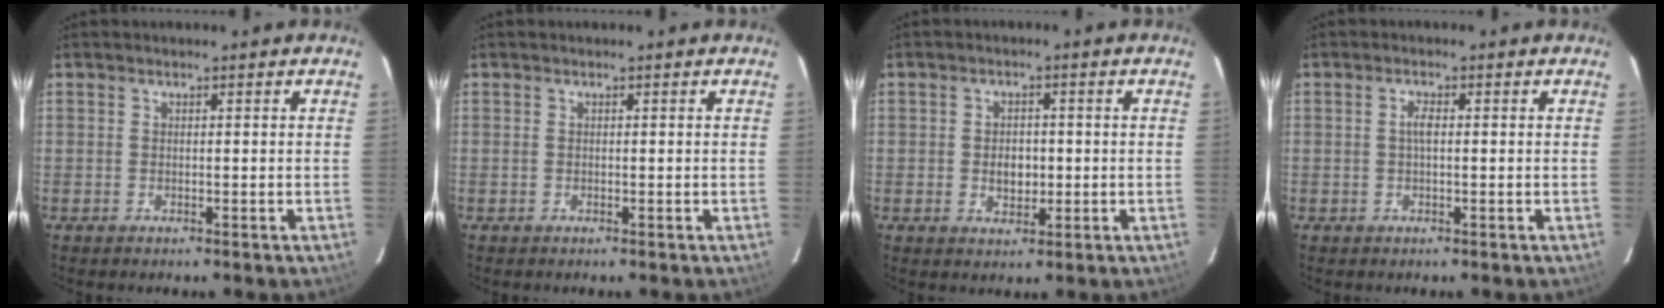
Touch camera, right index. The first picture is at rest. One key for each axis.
{"total": 0.0}
{"total": 3.8, "fx": -0.4, "fy": 2.8, "fz": 2.5, "tx": -0.041, "ty": 0.001, "tz": -0.003}
{"total": 1.7, "fx": 0.0, "fy": 0.5, "fz": 1.6, "tx": -0.032, "ty": 0.004, "tz": -0.002}